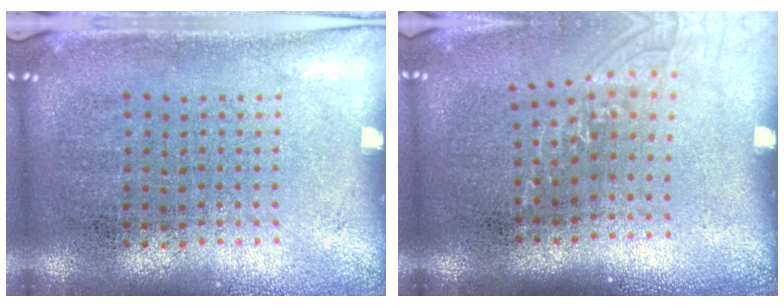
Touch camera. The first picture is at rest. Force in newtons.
{"total": 1.1, "press": 0.9, "slide": 0.6}